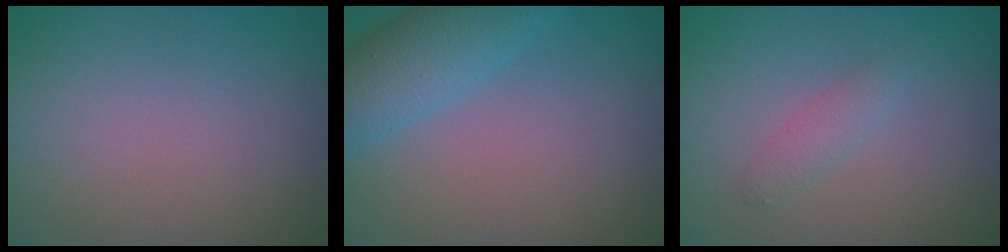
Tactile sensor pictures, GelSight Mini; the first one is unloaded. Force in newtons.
{"total": 4.9, "press": 4.9, "slide": 0.2}
{"total": 1.4, "press": 1.4, "slide": 0.0}